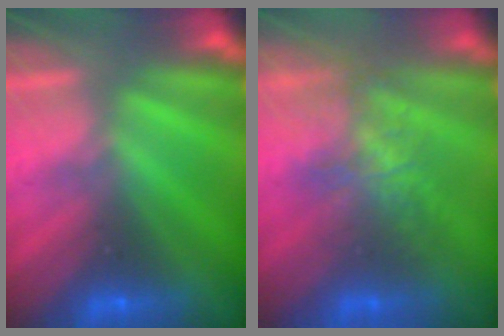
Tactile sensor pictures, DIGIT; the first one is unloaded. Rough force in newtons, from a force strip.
{"total": 4.0}